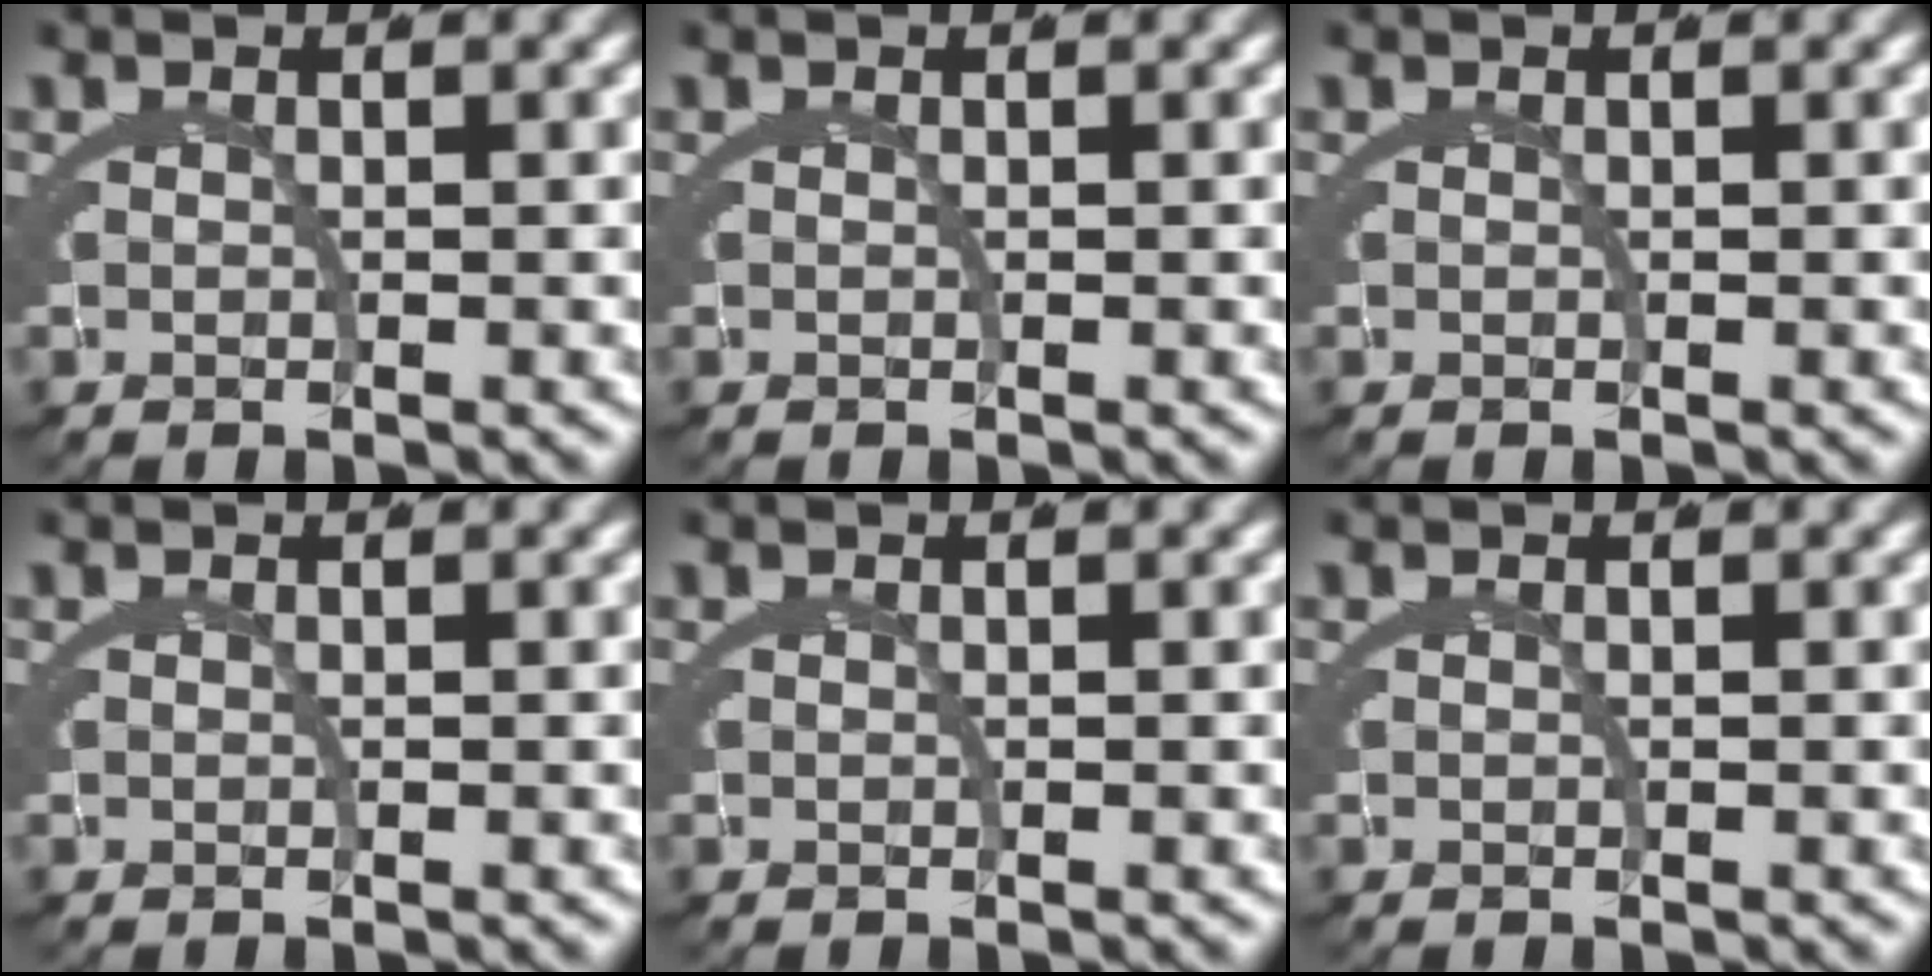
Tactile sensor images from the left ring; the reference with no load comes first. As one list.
[{"total": 0.0}, {"total": 0.0}, {"total": 0.0}, {"total": 0.0}, {"total": 0.0}]